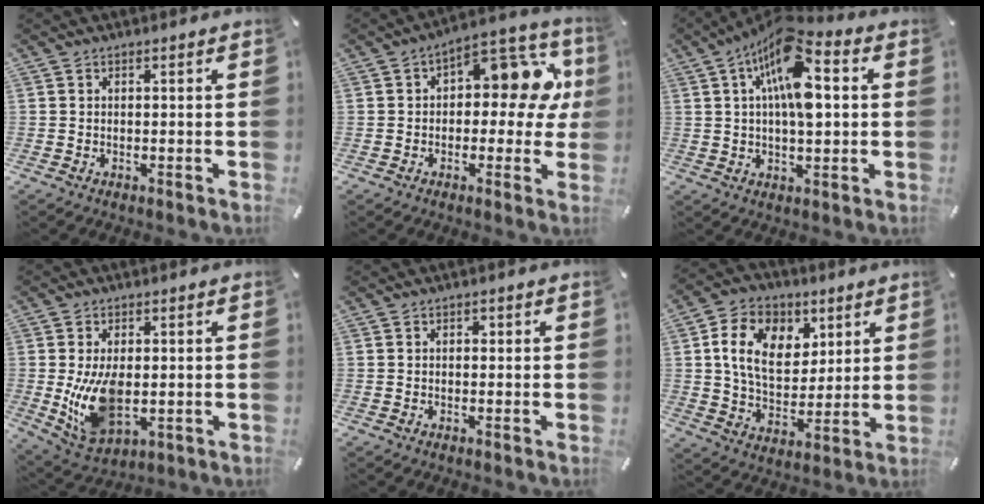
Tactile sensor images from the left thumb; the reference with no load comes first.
{"total": 13.8, "force": [3.3, 7.9, 10.8], "torque": [-0.130, -0.021, 0.054]}
{"total": 14.5, "force": [4.5, 6.5, 12.2], "torque": [-0.211, -0.018, 0.074]}
{"total": 11.1, "force": [-0.2, 6.8, 8.9], "torque": [-0.187, -0.020, -0.007]}
{"total": 0.8, "force": [0.0, 0.7, 0.4], "torque": [-0.008, 0.005, -0.001]}
{"total": 13.4, "force": [4.7, 10.2, 7.3], "torque": [-0.118, -0.003, 0.089]}